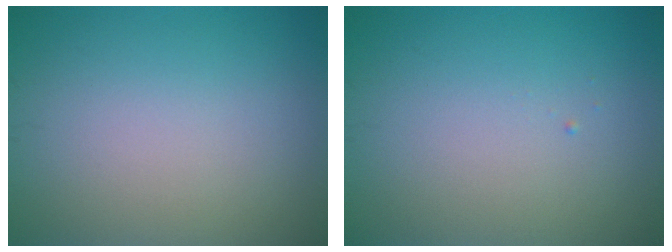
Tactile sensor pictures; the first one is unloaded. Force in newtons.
{"total": 0.0}